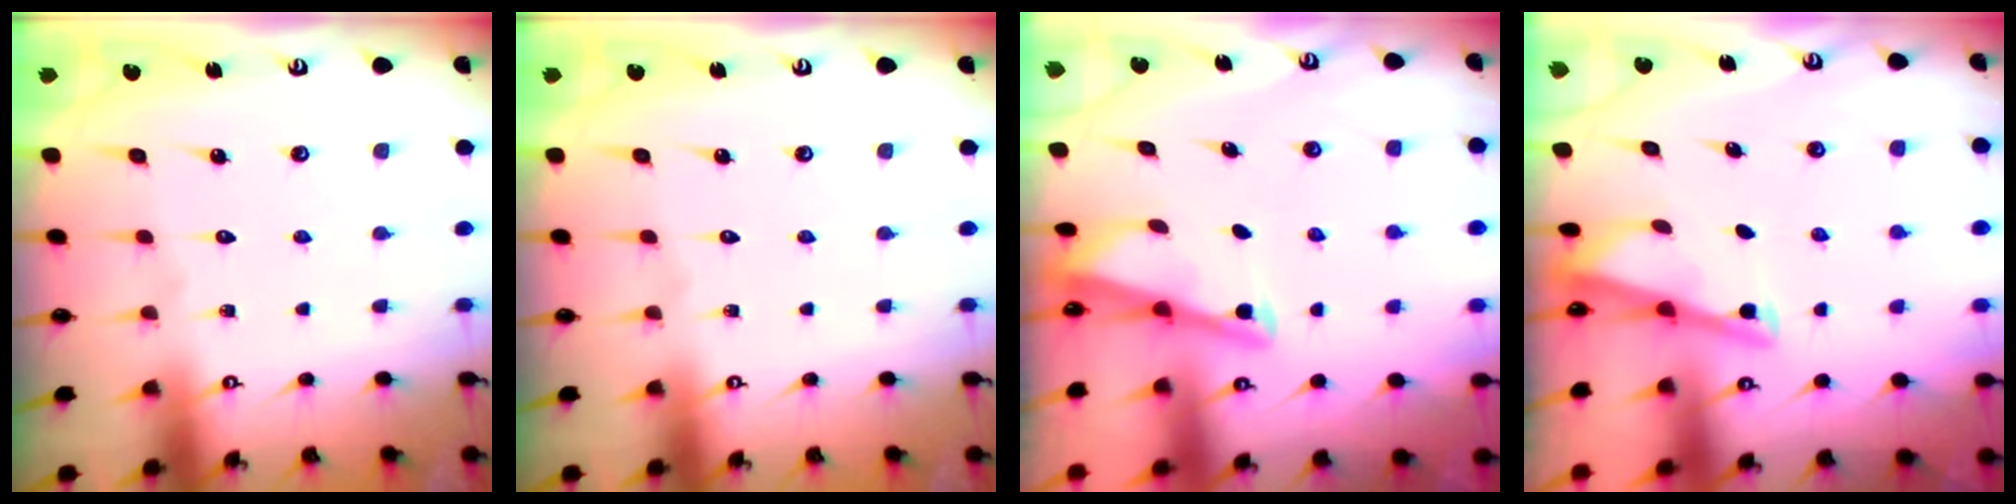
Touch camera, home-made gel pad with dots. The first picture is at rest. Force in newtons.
{"total": 0.0}
{"total": 2.8, "press": 2.8, "slide": 0.3}
{"total": 2.9, "press": 2.9, "slide": 0.2}